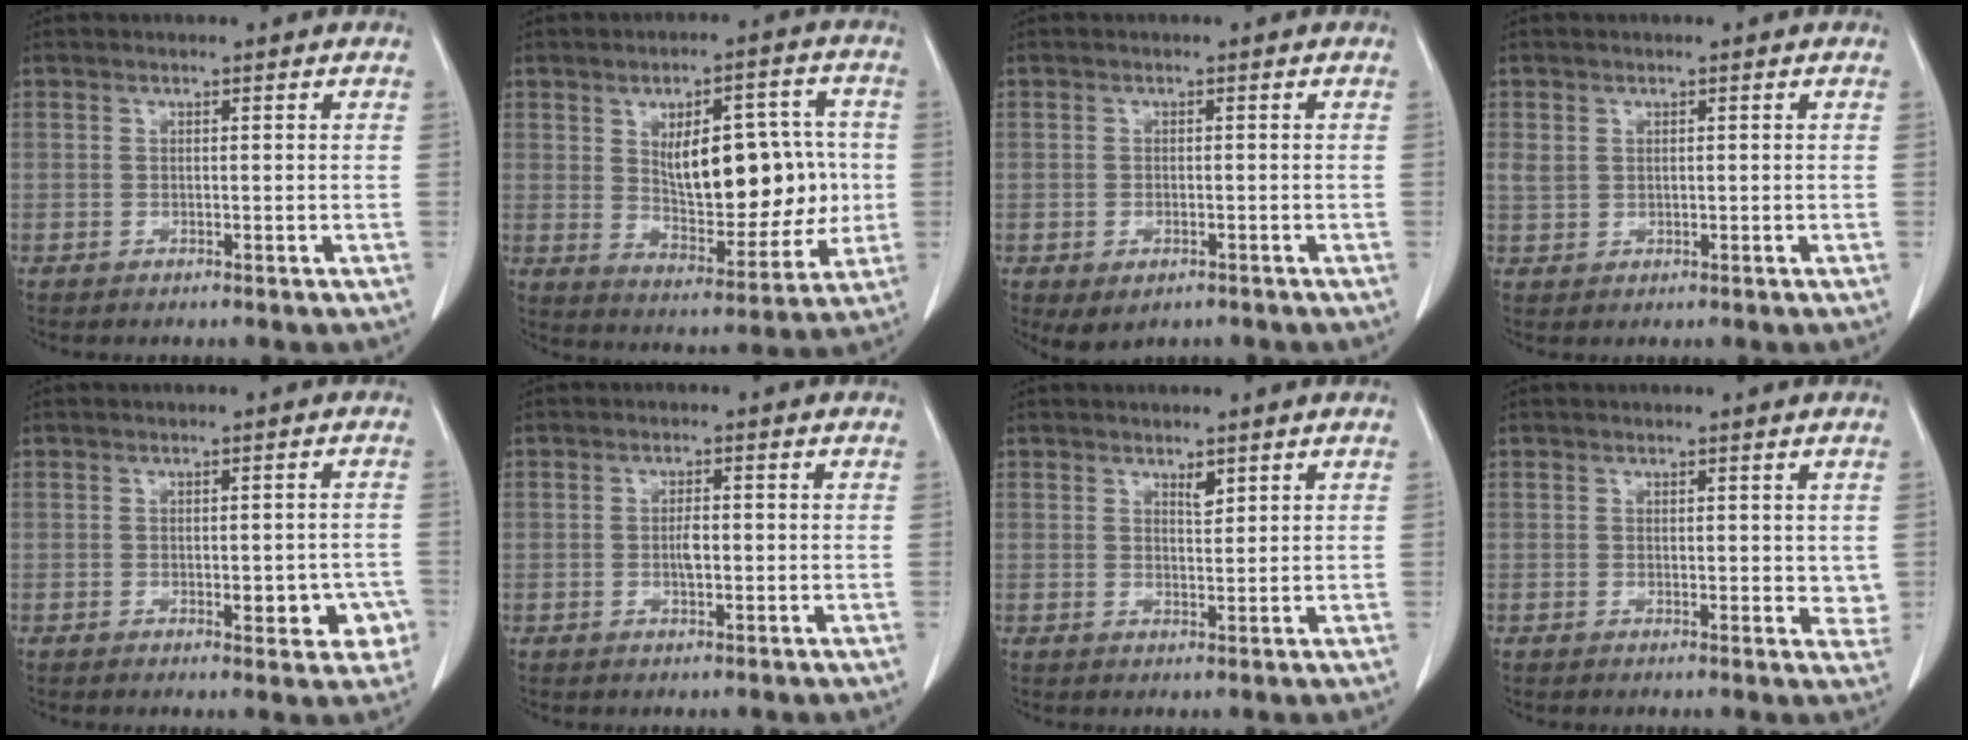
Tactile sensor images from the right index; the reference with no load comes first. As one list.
[{"total": 15.2, "force": [1.5, 6.8, 13.5], "torque": [-0.203, 0.015, 0.036]}, {"total": 3.2, "force": [-1.7, 1.8, 1.9], "torque": [-0.033, -0.005, -0.015]}, {"total": 1.9, "force": [0.4, 1.6, 1.0], "torque": [-0.025, 0.009, 0.014]}, {"total": 5.5, "force": [-1.9, 2.3, 4.6], "torque": [-0.043, 0.007, -0.019]}, {"total": 2.3, "force": [-0.3, 0.8, 2.1], "torque": [-0.041, 0.003, -0.003]}, {"total": 1.7, "force": [1.2, 0.6, 1.0], "torque": [-0.016, -0.006, 0.021]}, {"total": 2.9, "force": [0.8, 1.7, 2.2], "torque": [-0.014, -0.008, 0.008]}]